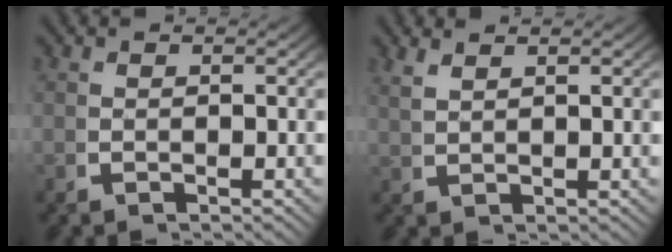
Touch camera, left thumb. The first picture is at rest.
{"total": 1.9, "force": [1.8, -0.2, 0.7], "torque": [-0.011, 0.006, 0.041]}